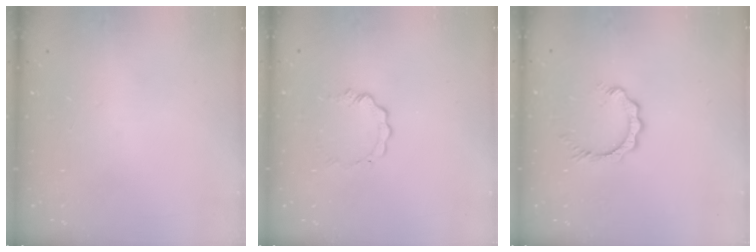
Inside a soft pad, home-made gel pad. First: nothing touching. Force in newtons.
{"total": 3.7, "press": 3.7, "slide": 0.4}
{"total": 3.1, "press": 3.0, "slide": 0.5}